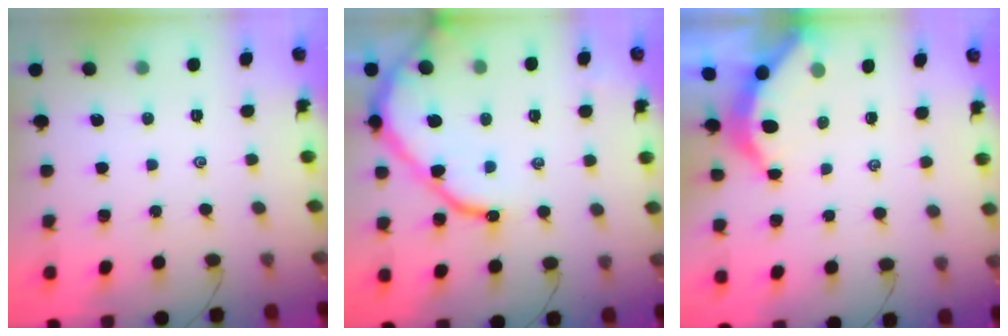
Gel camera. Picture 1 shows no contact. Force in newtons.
{"total": 11.9, "press": 11.8, "slide": 1.2}
{"total": 3.7, "press": 3.7, "slide": 0.5}